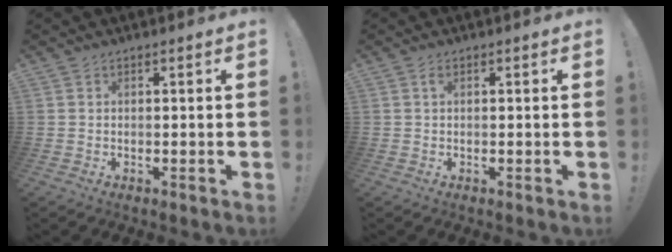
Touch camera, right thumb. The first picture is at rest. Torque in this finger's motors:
{"motor_torque": [0.22, 0.46, 0.05, -0.17, 0.10]}